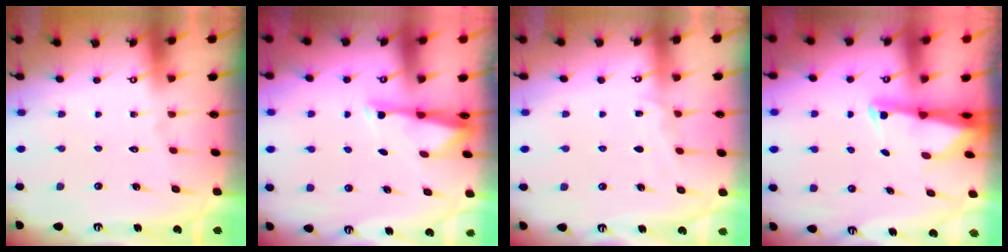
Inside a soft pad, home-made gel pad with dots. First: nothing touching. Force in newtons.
{"total": 3.0, "press": 2.9, "slide": 0.6}
{"total": 4.9, "press": 4.8, "slide": 0.6}
{"total": 2.6, "press": 2.6, "slide": 0.5}